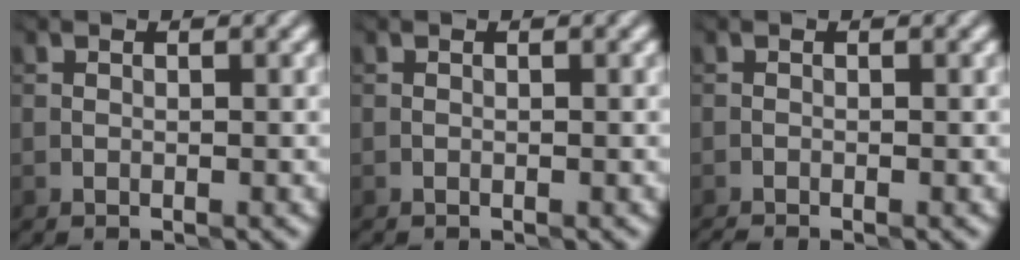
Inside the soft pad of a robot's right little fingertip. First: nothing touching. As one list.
[{"total": 0.0}, {"total": 1.2, "force": [-1.2, 0.0, 0.2], "torque": [-0.010, -0.007, -0.029]}]